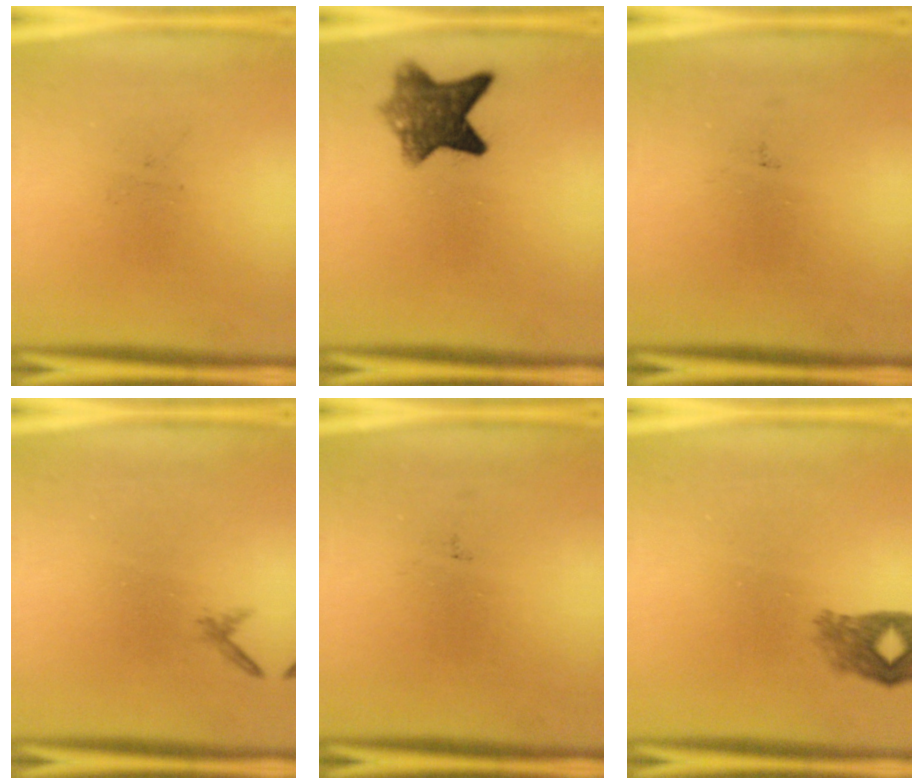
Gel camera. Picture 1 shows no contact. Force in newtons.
{"total": 7.7}
{"total": 0.0}
{"total": 0.6}
{"total": 0.0}
{"total": 2.5}